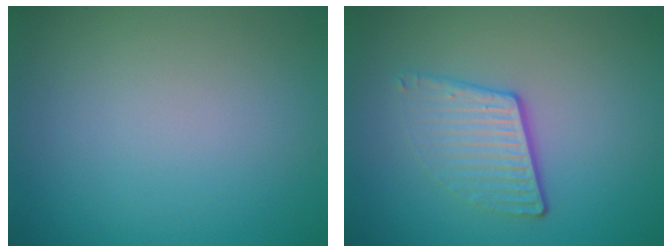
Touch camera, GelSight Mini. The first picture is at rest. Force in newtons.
{"total": 3.7, "press": 2.5, "slide": 2.7}